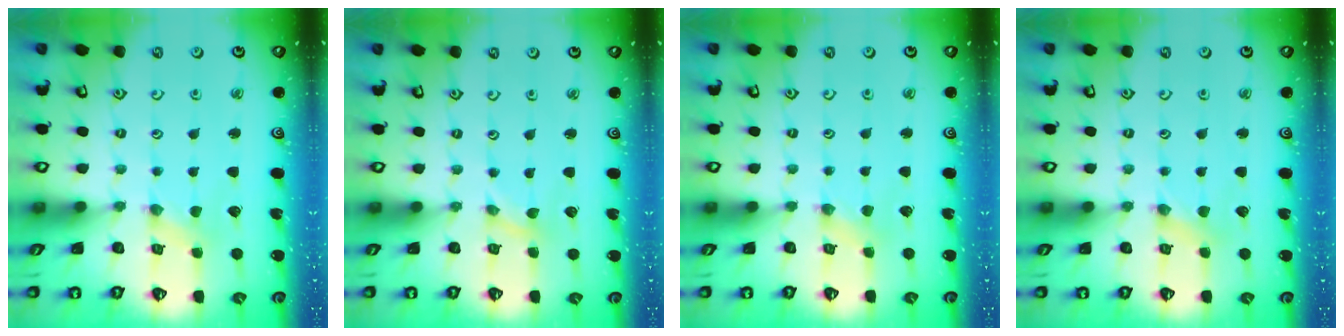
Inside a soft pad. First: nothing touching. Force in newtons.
{"total": 0.0}
{"total": 2.6, "press": 2.5, "slide": 0.5}
{"total": 2.1, "press": 2.1, "slide": 0.4}